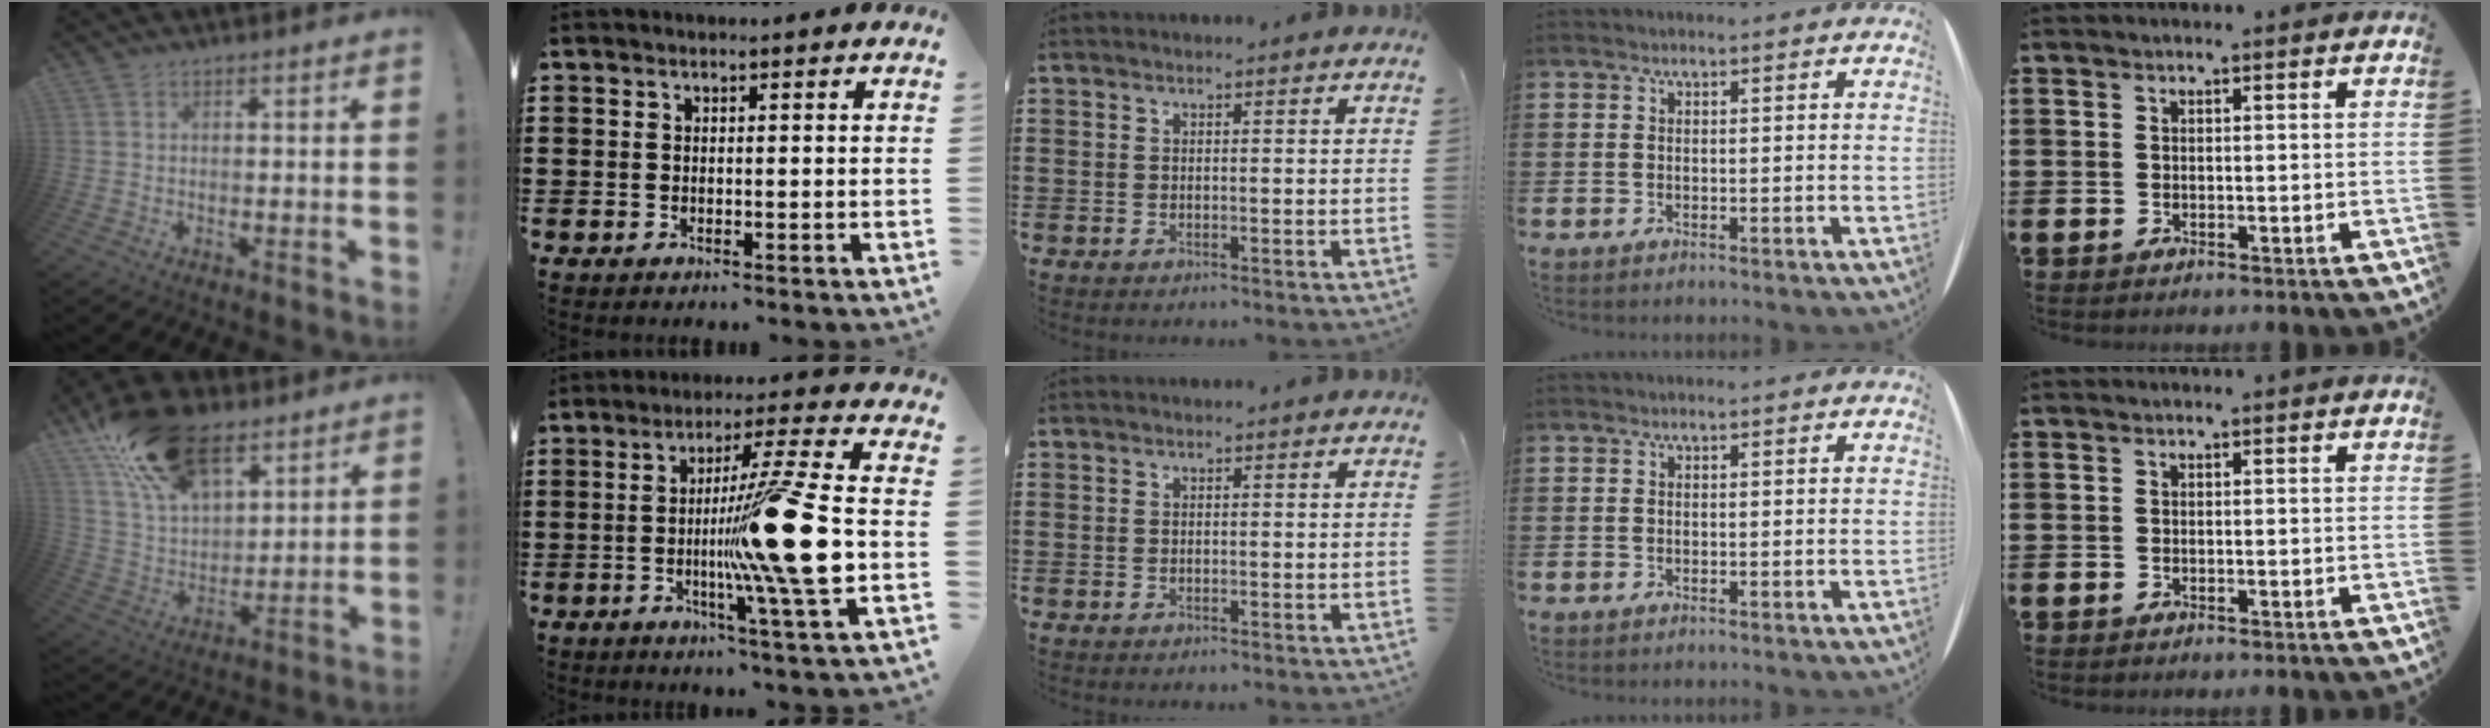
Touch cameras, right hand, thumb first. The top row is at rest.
{"thumb": {"total": 23.2, "force": [13.8, 13.6, 12.9], "torque": [-0.226, -0.071, 0.253]}, "index": {"total": 16.0, "force": [-1.7, 0.0, 16.0], "torque": [-0.238, -0.024, -0.040]}}